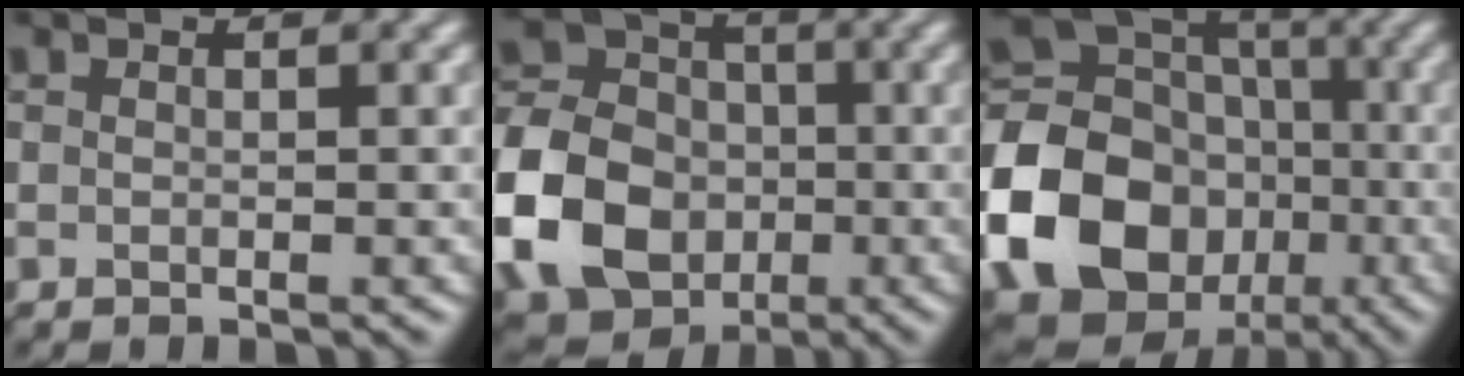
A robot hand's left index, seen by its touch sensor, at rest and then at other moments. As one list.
[{"total": 12.1, "force": [-3.1, 9.8, 6.4], "torque": [-0.156, 0.004, -0.079]}, {"total": 21.7, "force": [-5.9, 18.4, 9.9], "torque": [-0.218, -0.029, -0.128]}]